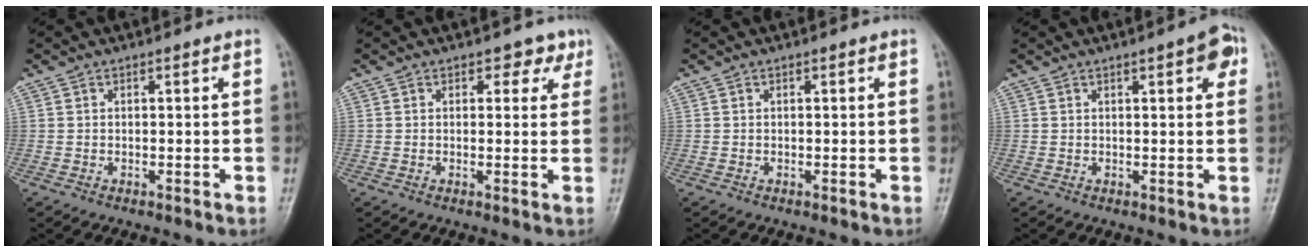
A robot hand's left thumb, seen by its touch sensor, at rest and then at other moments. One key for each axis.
{"total": 2.9, "fx": 1.8, "fy": 2.0, "fz": 1.2, "tx": 0.012, "ty": -0.006, "tz": 0.017}
{"total": 0.0}
{"total": 4.5, "fx": 2.0, "fy": 1.3, "fz": 3.9, "tx": -0.038, "ty": 0.000, "tz": 0.020}